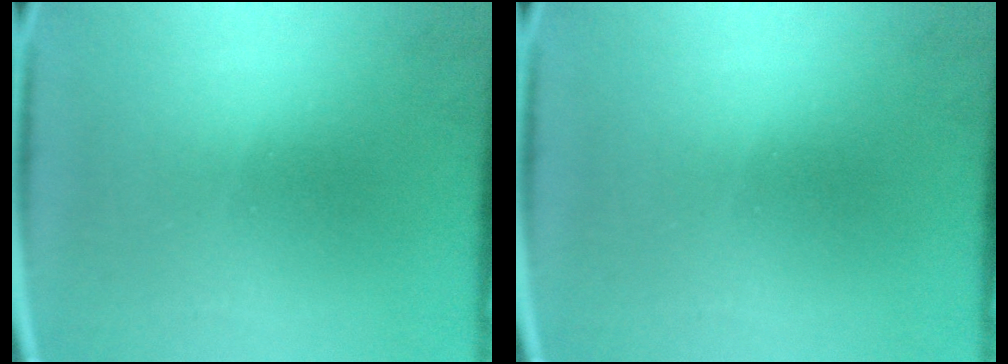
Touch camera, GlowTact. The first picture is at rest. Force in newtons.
{"total": 0.0}